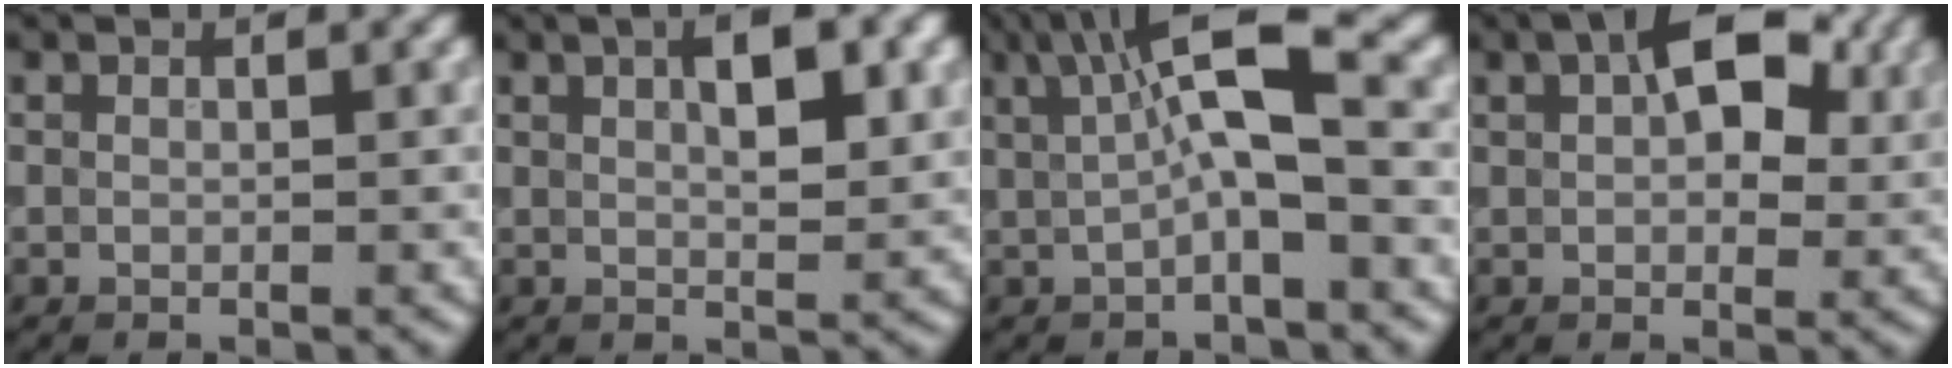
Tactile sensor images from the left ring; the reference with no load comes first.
{"total": 4.2, "force": [1.5, 1.4, 3.7], "torque": [-0.057, 0.005, 0.025]}
{"total": 6.3, "force": [1.2, 1.5, 6.0], "torque": [-0.101, 0.013, 0.014]}
{"total": 7.5, "force": [2.6, 4.1, 5.7], "torque": [-0.079, 0.016, 0.028]}